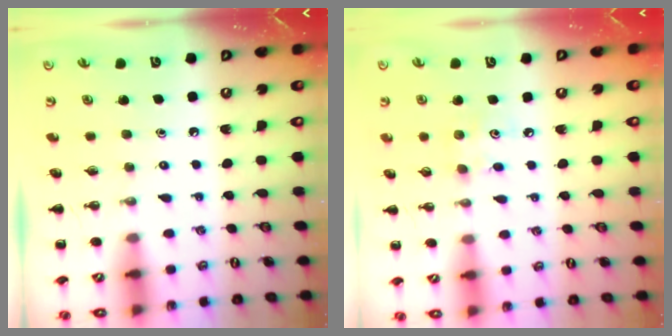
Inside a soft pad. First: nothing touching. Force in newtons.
{"total": 4.0, "press": 3.9, "slide": 0.9}